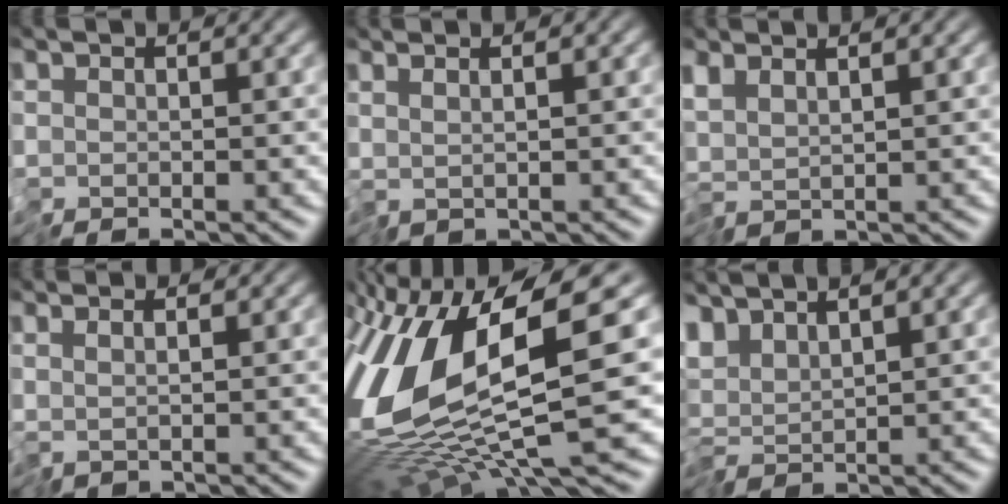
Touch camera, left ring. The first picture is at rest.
{"total": 1.0, "force": [0.7, -0.5, 0.5], "torque": [-0.011, 0.003, 0.016]}
{"total": 1.8, "force": [1.4, 0.3, 1.0], "torque": [-0.027, 0.005, 0.032]}
{"total": 0.9, "force": [0.8, -0.2, 0.3], "torque": [-0.010, 0.005, 0.017]}
{"total": 13.3, "force": [0.9, 3.6, 12.7], "torque": [-0.279, -0.007, 0.028]}
{"total": 2.7, "force": [2.0, 0.7, 1.7], "torque": [-0.039, 0.008, 0.035]}